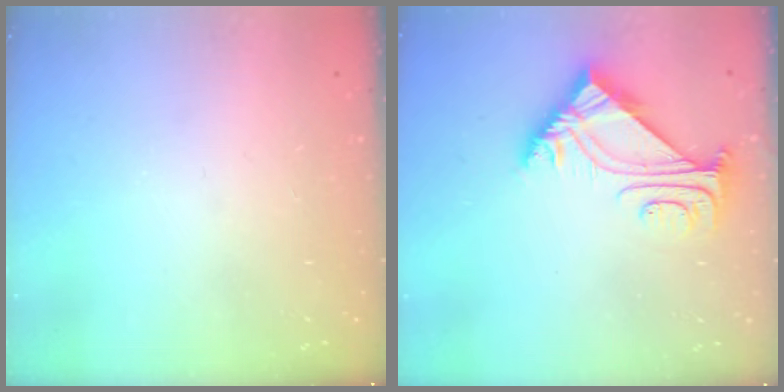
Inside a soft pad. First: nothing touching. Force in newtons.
{"total": 5.3, "press": 5.3, "slide": 0.8}